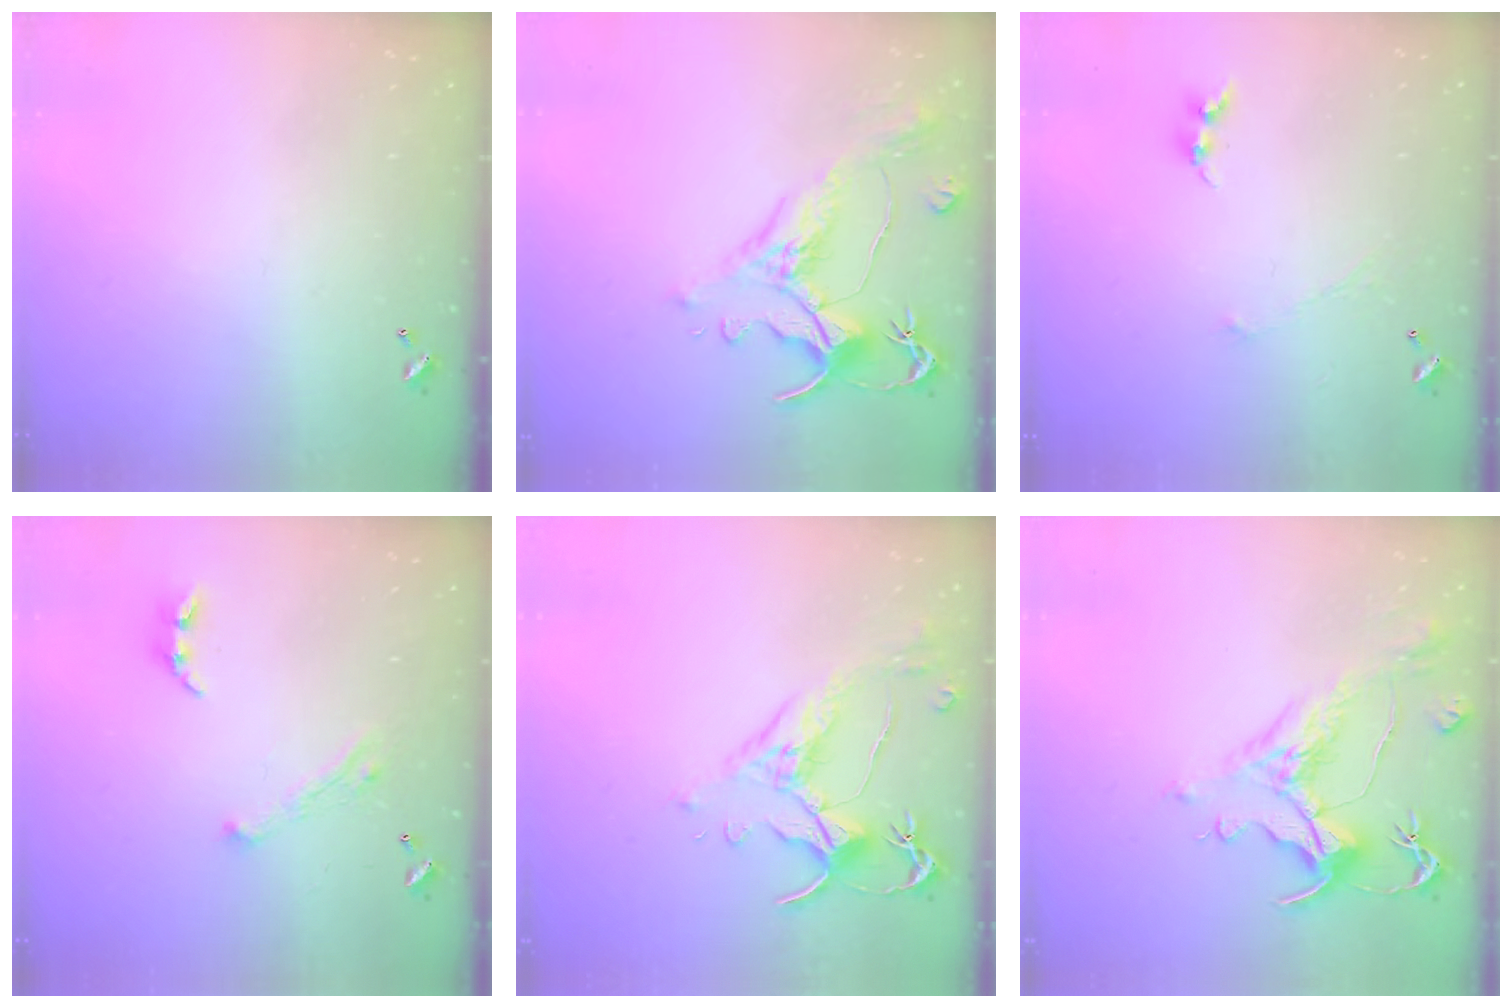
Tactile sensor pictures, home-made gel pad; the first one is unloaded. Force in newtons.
{"total": 1.6, "press": 0.4, "slide": 1.6}
{"total": 0.0}
{"total": 4.1, "press": 4.0, "slide": 1.1}
{"total": 2.6, "press": 2.2, "slide": 1.3}
{"total": 1.8, "press": 1.1, "slide": 1.4}